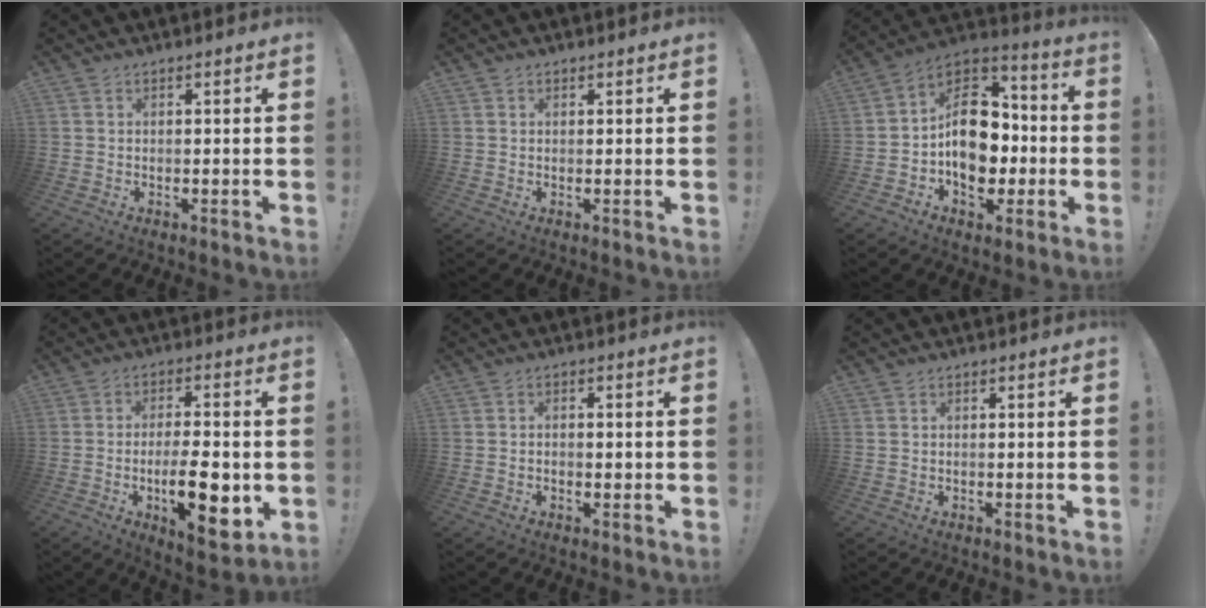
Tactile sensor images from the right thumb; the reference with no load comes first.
{"total": 0.7, "force": [0.4, 0.5, 0.2], "torque": [-0.003, 0.001, 0.008]}
{"total": 18.0, "force": [-2.0, 13.3, 12.1], "torque": [-0.186, 0.020, -0.021]}
{"total": 15.2, "force": [-3.8, 5.5, 13.7], "torque": [-0.217, 0.002, -0.059]}
{"total": 1.5, "force": [-0.5, 1.0, 1.0], "torque": [-0.020, 0.008, -0.008]}
{"total": 0.0}